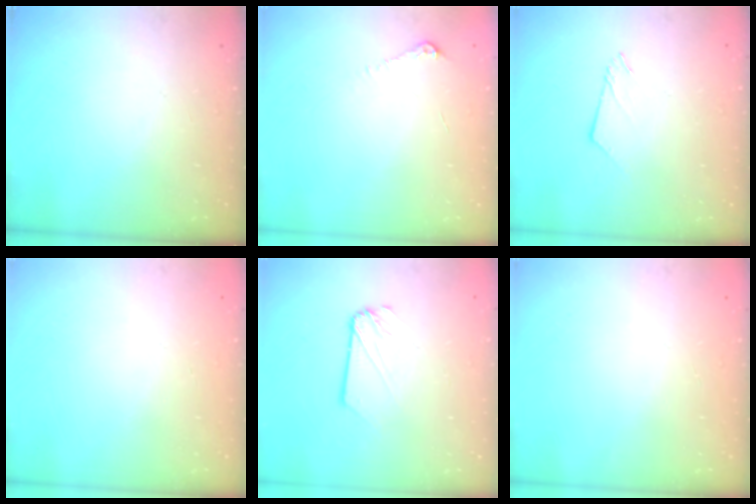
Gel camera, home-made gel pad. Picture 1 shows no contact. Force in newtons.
{"total": 4.9, "press": 4.9, "slide": 0.7}
{"total": 4.2, "press": 4.2, "slide": 0.2}
{"total": 0.0}
{"total": 2.1, "press": 2.1, "slide": 0.3}
{"total": 0.0}